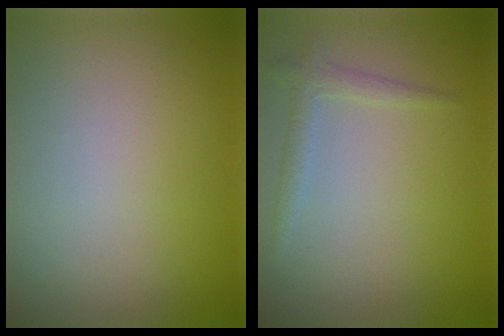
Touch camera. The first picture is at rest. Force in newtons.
{"total": 1.5, "press": 1.5, "slide": 0.1}